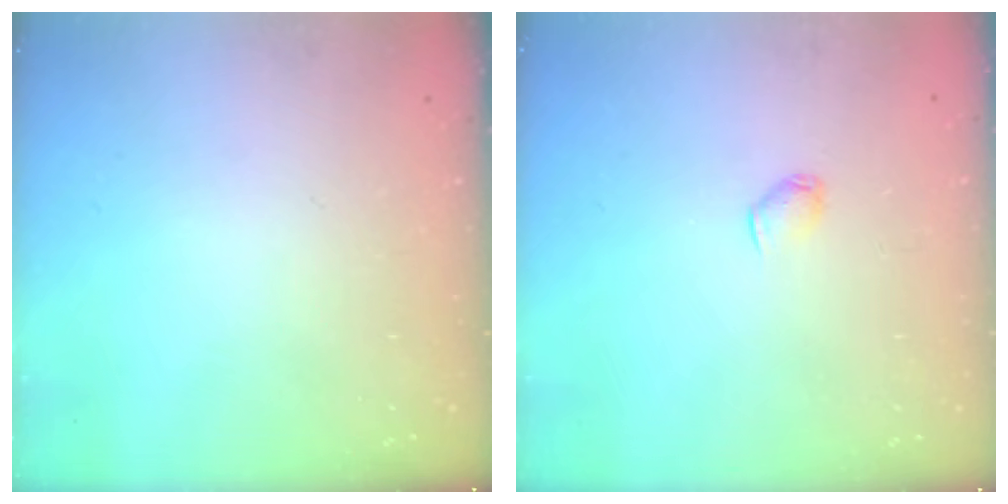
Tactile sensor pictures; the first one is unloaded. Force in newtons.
{"total": 2.8, "press": 2.7, "slide": 0.6}